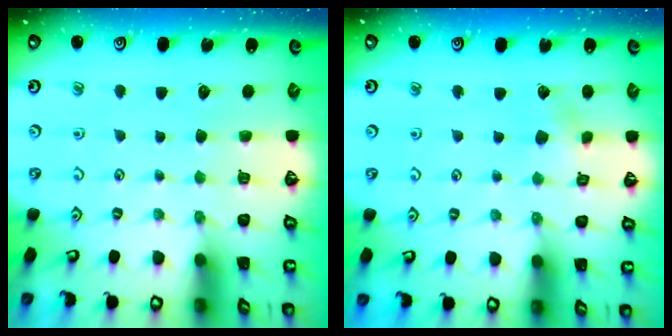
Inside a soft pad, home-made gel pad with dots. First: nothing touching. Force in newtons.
{"total": 3.2, "press": 3.2, "slide": 0.3}